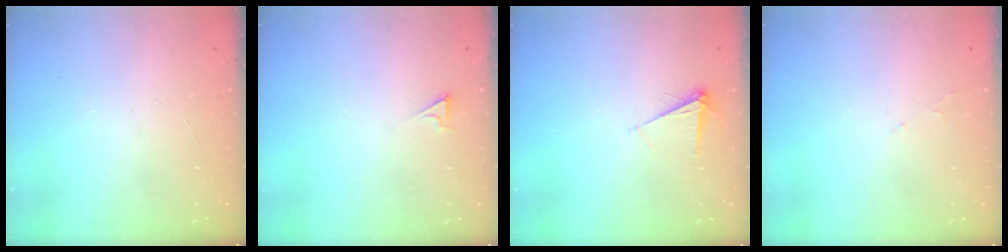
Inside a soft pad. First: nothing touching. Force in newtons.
{"total": 2.1, "press": 2.1, "slide": 0.3}
{"total": 5.1, "press": 5.0, "slide": 0.6}
{"total": 2.8, "press": 2.8, "slide": 0.5}